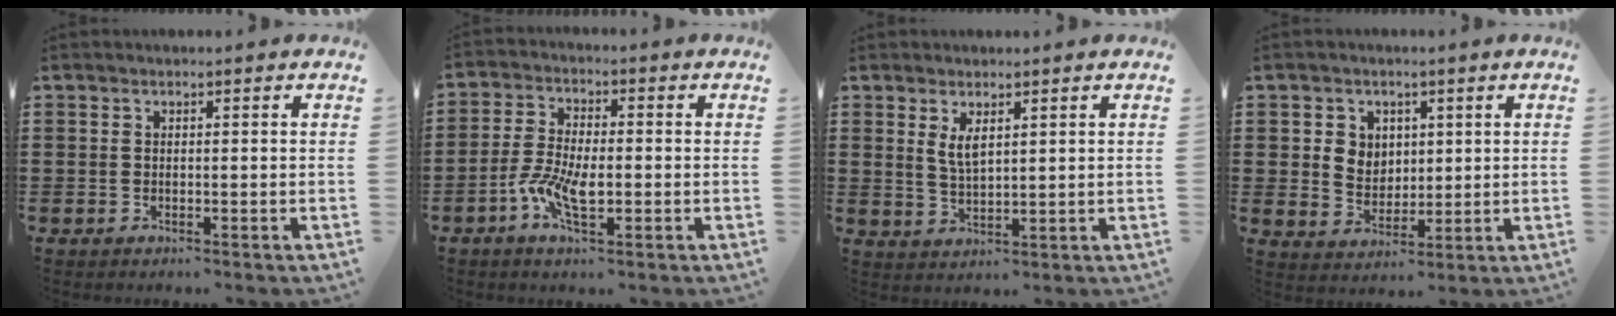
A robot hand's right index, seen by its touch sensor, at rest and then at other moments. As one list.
[{"total": 6.7, "force": [-2.1, 2.6, 5.8], "torque": [-0.123, -0.001, -0.042]}, {"total": 3.1, "force": [1.6, 1.2, 2.4], "torque": [-0.052, 0.003, 0.027]}, {"total": 4.4, "force": [1.5, 4.0, 1.0], "torque": [-0.030, 0.011, 0.026]}]